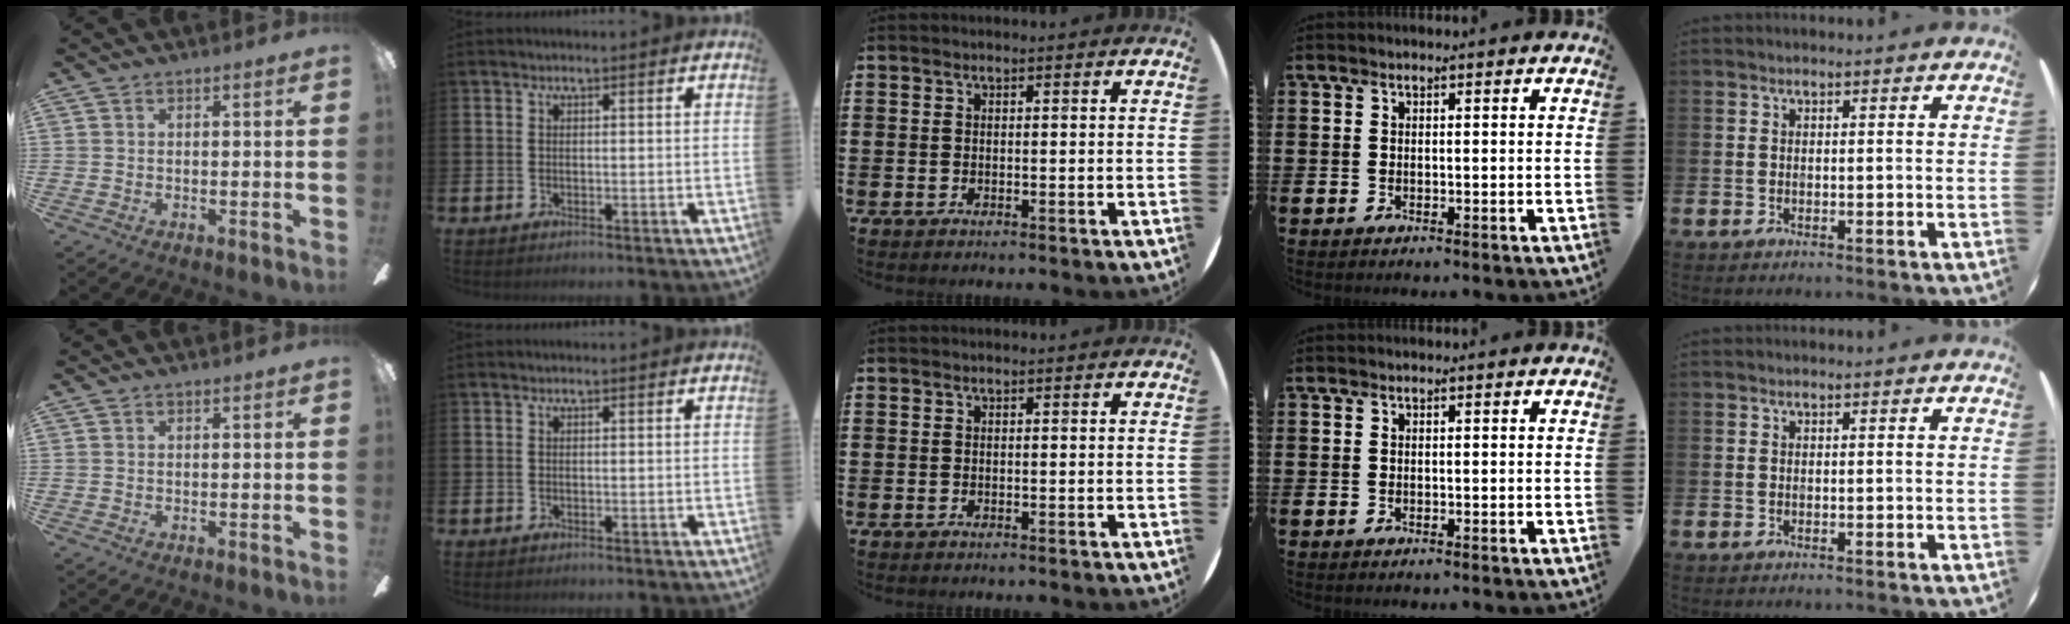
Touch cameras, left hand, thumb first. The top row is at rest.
{}